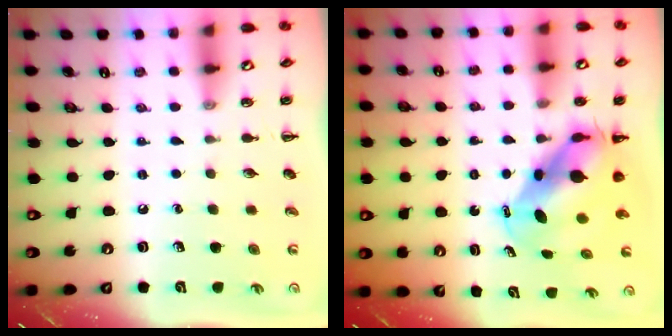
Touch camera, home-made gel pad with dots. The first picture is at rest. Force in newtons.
{"total": 7.6, "press": 7.1, "slide": 2.5}